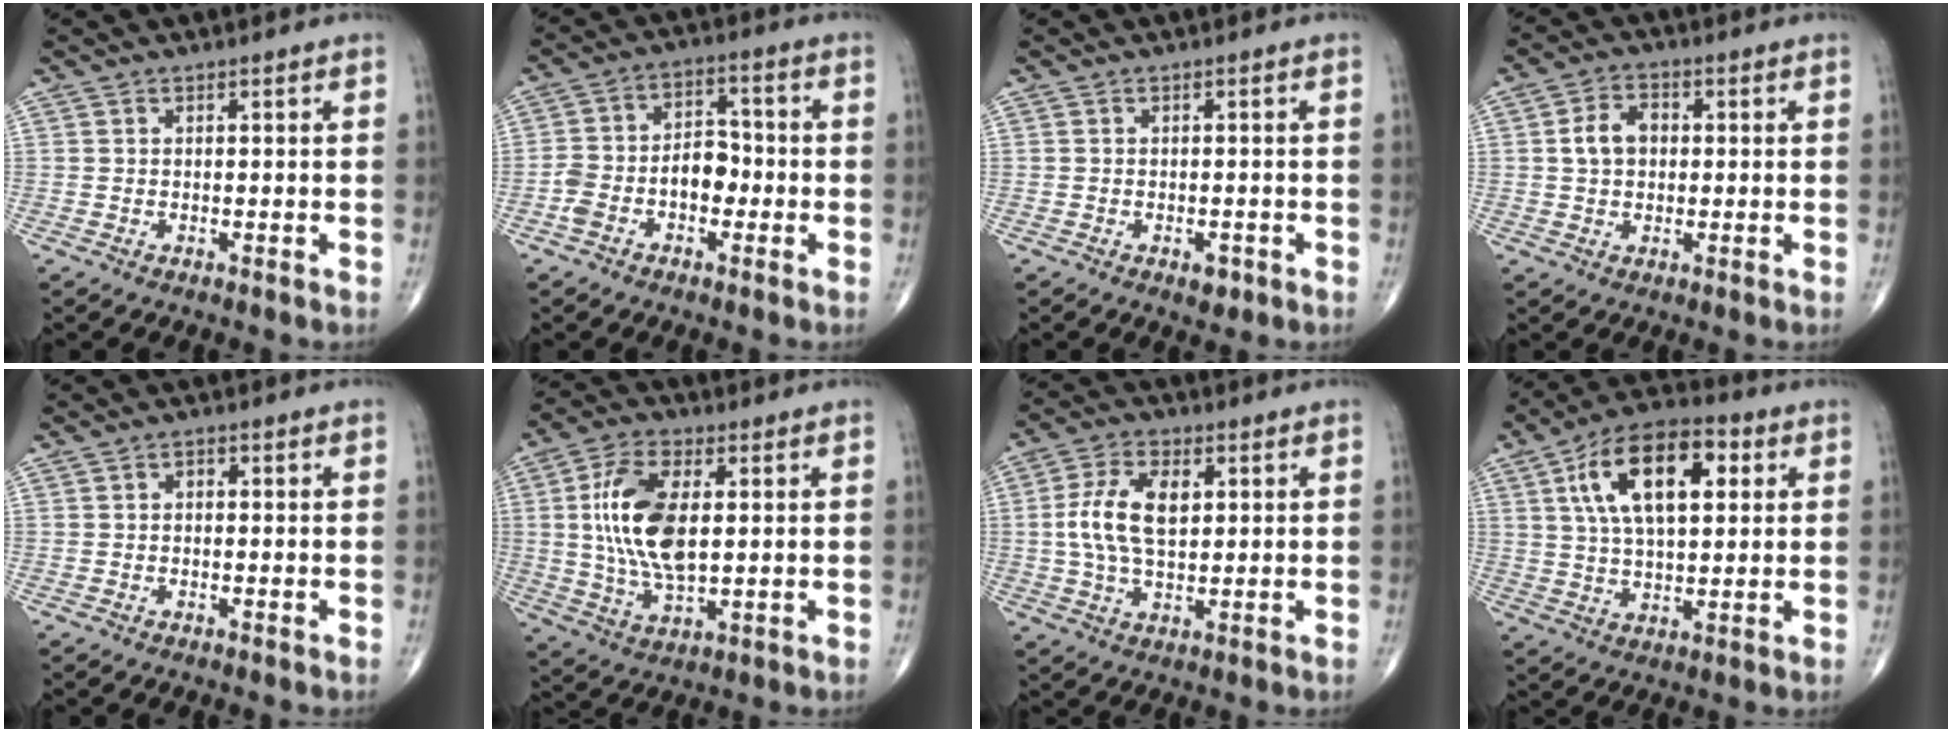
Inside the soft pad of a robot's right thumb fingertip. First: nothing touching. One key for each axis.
{"total": 8.5, "fx": -2.5, "fy": 5.5, "fz": 6.0, "tx": -0.096, "ty": 0.042, "tz": -0.051}
{"total": 2.6, "fx": -1.2, "fy": 1.4, "fz": 1.9, "tx": -0.016, "ty": 0.002, "tz": -0.012}
{"total": 5.8, "fx": 0.5, "fy": 4.2, "fz": 4.0, "tx": -0.068, "ty": 0.014, "tz": 0.004}
{"total": 0.9, "fx": 0.0, "fy": 0.7, "fz": 0.6, "tx": -0.004, "ty": 0.001, "tz": -0.006}
{"total": 14.3, "fx": 1.8, "fy": 7.1, "fz": 12.2, "tx": -0.240, "ty": -0.008, "tz": 0.035}
{"total": 10.4, "fx": 1.5, "fy": 5.7, "fz": 8.6, "tx": -0.168, "ty": 0.006, "tz": 0.028}
{"total": 16.7, "fx": 5.1, "fy": 8.2, "fz": 13.7, "tx": -0.221, "ty": 0.007, "tz": 0.080}